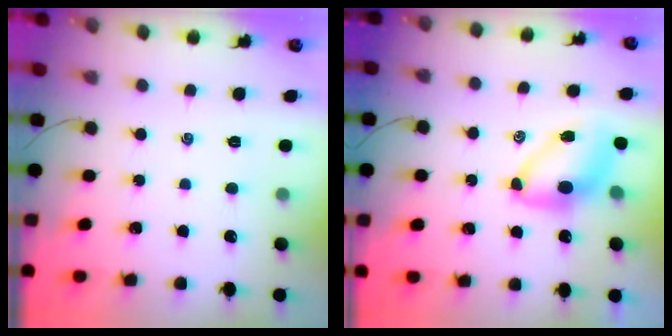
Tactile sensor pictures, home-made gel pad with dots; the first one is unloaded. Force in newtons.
{"total": 7.5, "press": 7.4, "slide": 1.1}